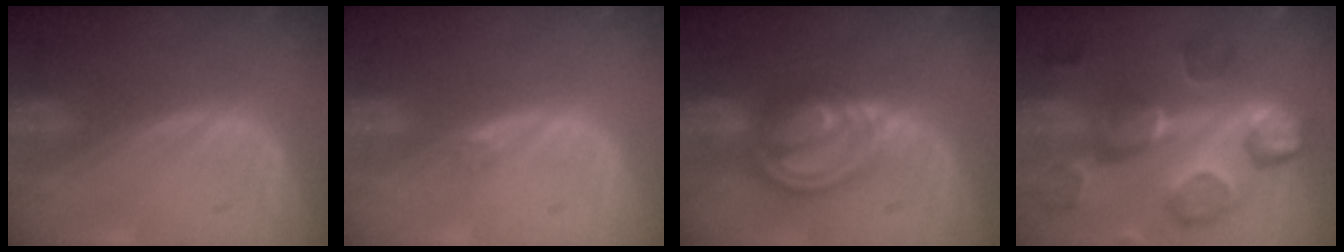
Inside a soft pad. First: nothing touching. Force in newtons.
{"total": 0.8, "press": 0.7, "slide": 0.4}
{"total": 8.1, "press": 7.0, "slide": 4.2}
{"total": 12.5, "press": 11.1, "slide": 5.8}